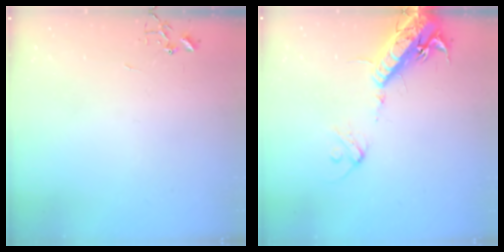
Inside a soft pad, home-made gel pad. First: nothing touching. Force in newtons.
{"total": 17.8, "press": 17.4, "slide": 3.8}